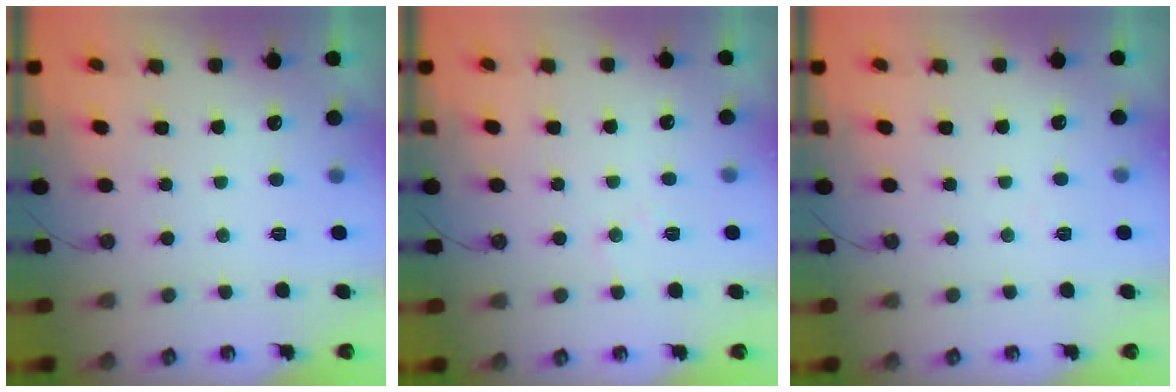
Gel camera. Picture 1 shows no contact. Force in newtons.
{"total": 5.1, "press": 5.0, "slide": 0.8}
{"total": 3.0, "press": 2.9, "slide": 0.6}